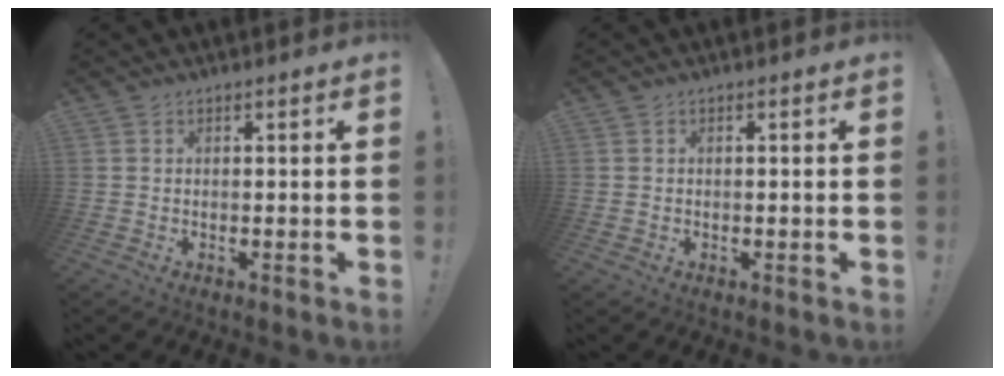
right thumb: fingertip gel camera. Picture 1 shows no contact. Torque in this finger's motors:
{"motor_torque": [-0.31, -0.32, 0.17, -0.10, 0.03]}